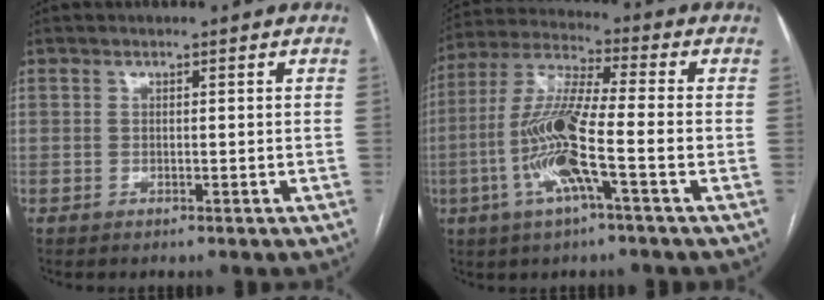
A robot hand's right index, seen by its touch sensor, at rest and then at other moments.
{"total": 12.7, "force": [-3.5, 0.8, 12.2], "torque": [-0.255, 0.000, -0.074]}